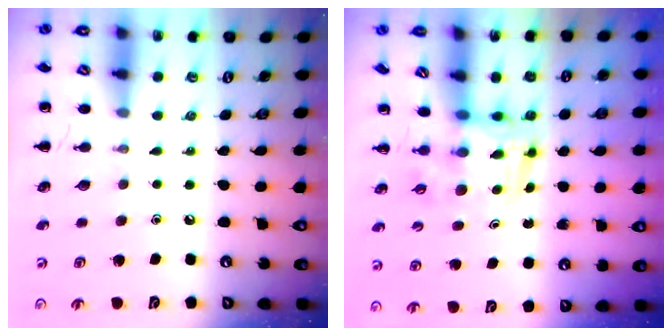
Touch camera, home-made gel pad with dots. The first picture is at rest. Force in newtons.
{"total": 3.7, "press": 3.7, "slide": 0.7}